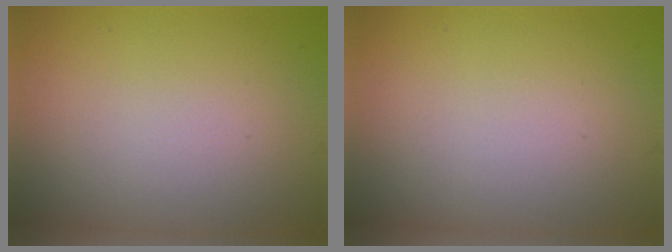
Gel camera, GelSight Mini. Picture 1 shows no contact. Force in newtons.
{"total": 0.0}